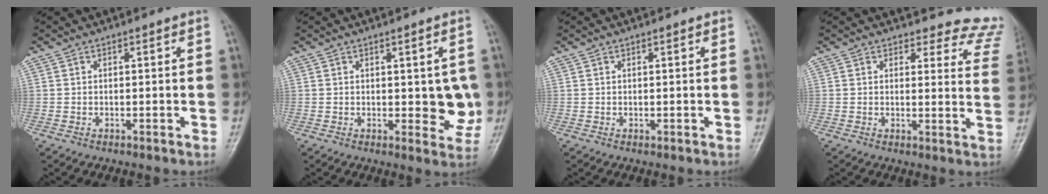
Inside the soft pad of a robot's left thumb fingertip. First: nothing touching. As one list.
[{"total": 6.8, "force": [0.0, 3.3, 5.9], "torque": [-0.037, -0.007, 0.003]}, {"total": 0.0}, {"total": 11.9, "force": [11.4, 3.3, -0.5], "torque": [0.071, -0.108, 0.082]}]